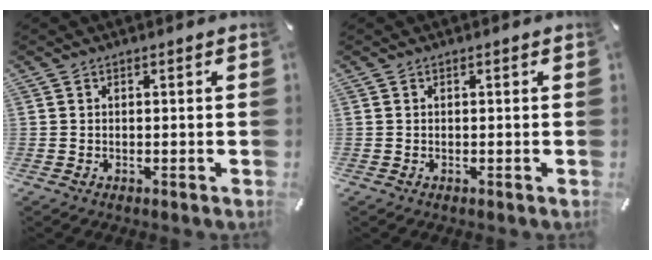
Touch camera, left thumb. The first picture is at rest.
{"total": 0.0}